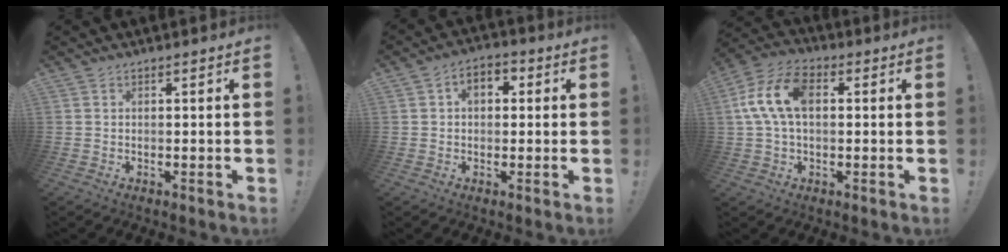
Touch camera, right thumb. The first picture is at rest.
{"total": 5.1, "force": [0.8, 3.8, 3.3], "torque": [-0.049, 0.007, 0.012]}
{"total": 12.9, "force": [1.7, 7.8, 10.2], "torque": [-0.200, 0.013, 0.033]}